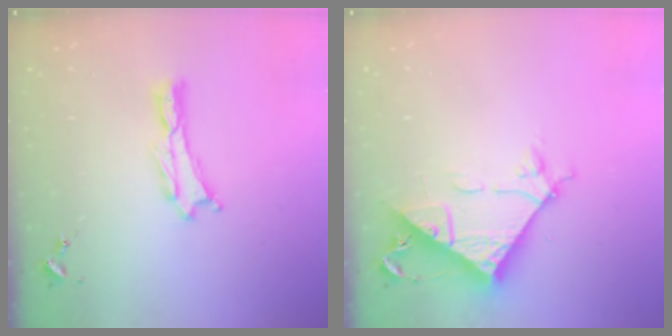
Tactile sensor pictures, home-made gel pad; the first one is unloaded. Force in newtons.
{"total": 8.1, "press": 8.1, "slide": 0.9}